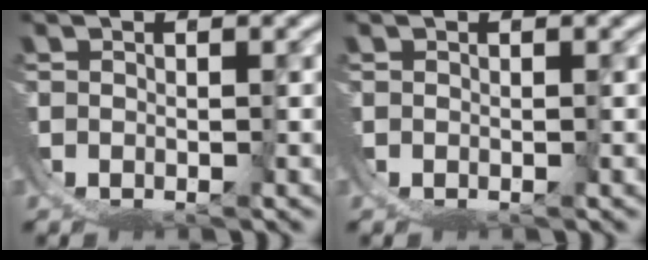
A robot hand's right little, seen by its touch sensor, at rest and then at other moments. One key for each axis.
{"total": 0.0}